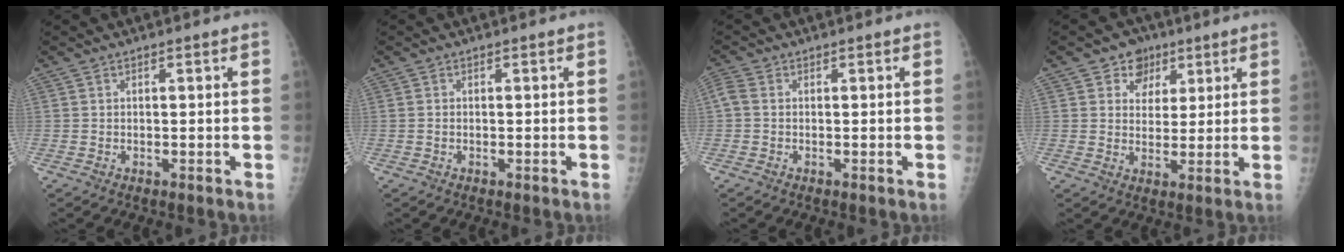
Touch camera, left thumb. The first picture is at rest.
{"total": 0.0}
{"total": 1.8, "force": [0.2, 1.1, 1.3], "torque": [-0.040, 0.003, -0.002]}
{"total": 6.0, "force": [3.2, 4.9, 1.4], "torque": [0.008, -0.010, 0.049]}